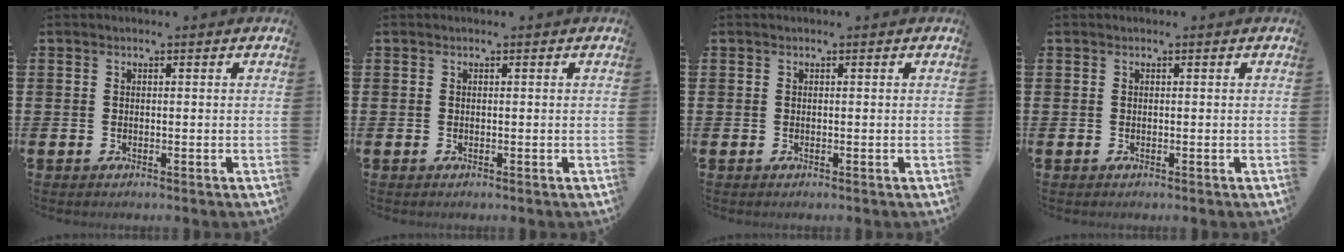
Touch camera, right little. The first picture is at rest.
{"total": 0.0}
{"total": 0.0}
{"total": 0.0}